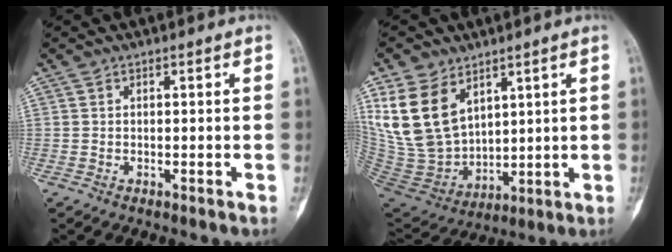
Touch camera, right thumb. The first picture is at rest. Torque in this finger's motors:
{"motor_torque": [-0.76, 2.21, 2.43, 0.34, 0.29]}